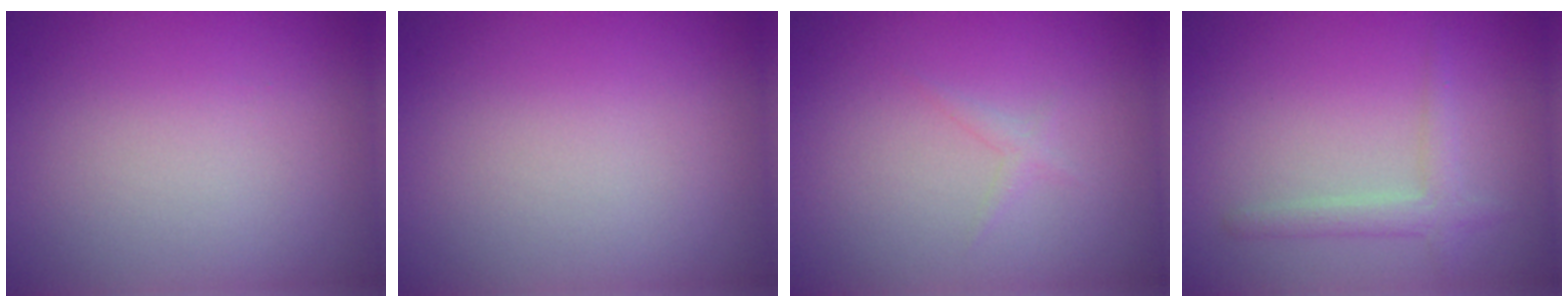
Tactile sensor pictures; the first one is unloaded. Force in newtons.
{"total": 0.0}
{"total": 0.7, "press": 0.7, "slide": 0.0}
{"total": 2.0, "press": 1.9, "slide": 0.1}